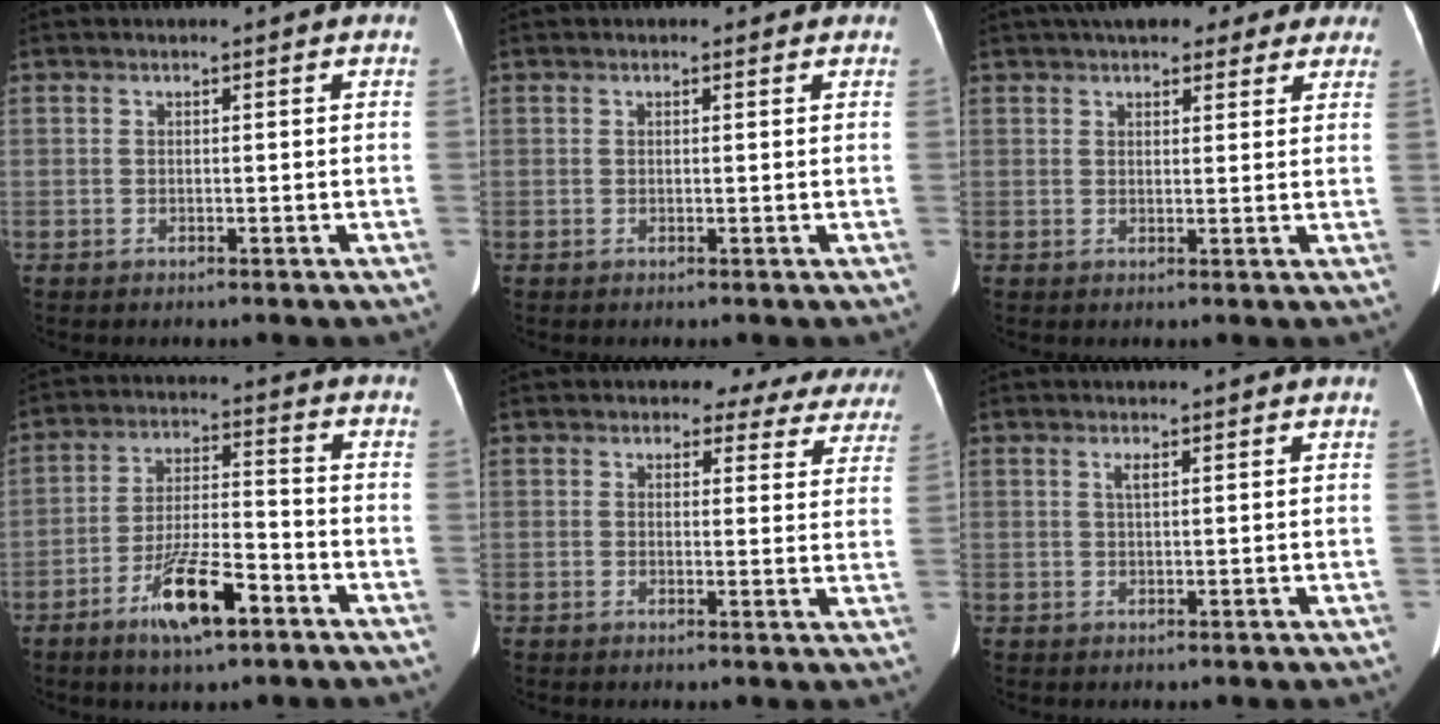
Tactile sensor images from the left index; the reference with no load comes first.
{"total": 0.5, "force": [0.2, 0.4, 0.3], "torque": [-0.010, 0.004, -0.002]}
{"total": 13.6, "force": [10.8, 4.9, 6.5], "torque": [-0.072, 0.041, 0.131]}
{"total": 10.4, "force": [-6.1, 2.3, 8.2], "torque": [-0.157, -0.005, -0.107]}
{"total": 11.6, "force": [10.2, 4.8, 2.6], "torque": [0.008, -0.008, 0.079]}
{"total": 1.1, "force": [0.4, 0.1, 1.0], "torque": [-0.023, 0.005, 0.008]}